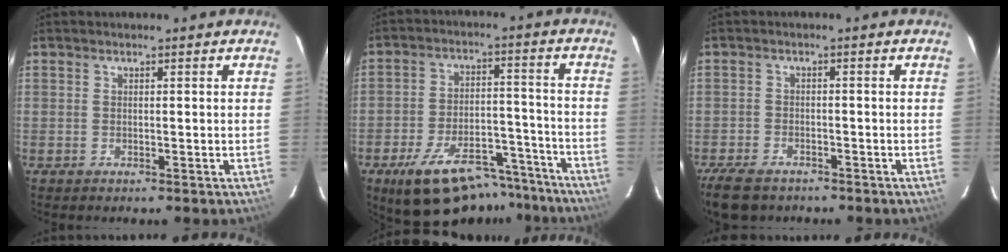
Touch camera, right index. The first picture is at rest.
{"total": 18.8, "force": [-14.3, 8.1, 9.2], "torque": [-0.166, 0.020, -0.193]}
{"total": 8.3, "force": [-6.4, 4.0, 3.4], "torque": [-0.100, -0.013, -0.114]}